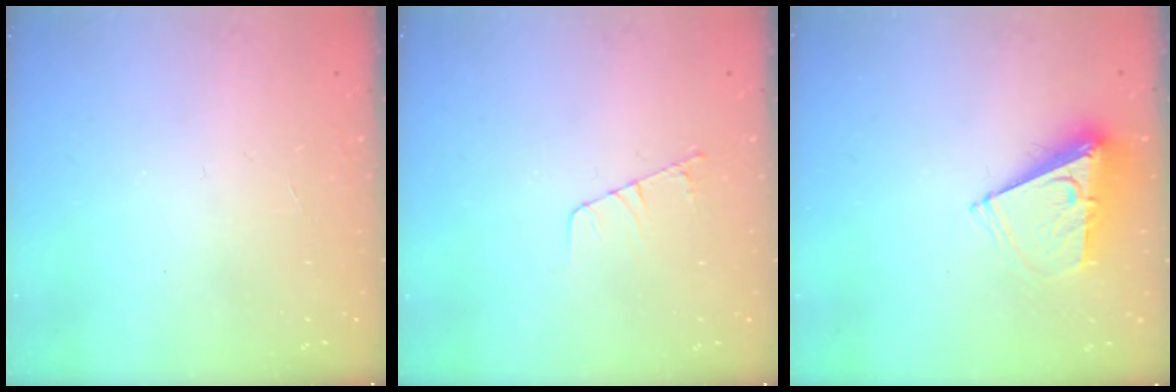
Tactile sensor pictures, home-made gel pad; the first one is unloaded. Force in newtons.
{"total": 4.2, "press": 4.2, "slide": 0.5}
{"total": 8.1, "press": 8.1, "slide": 0.5}